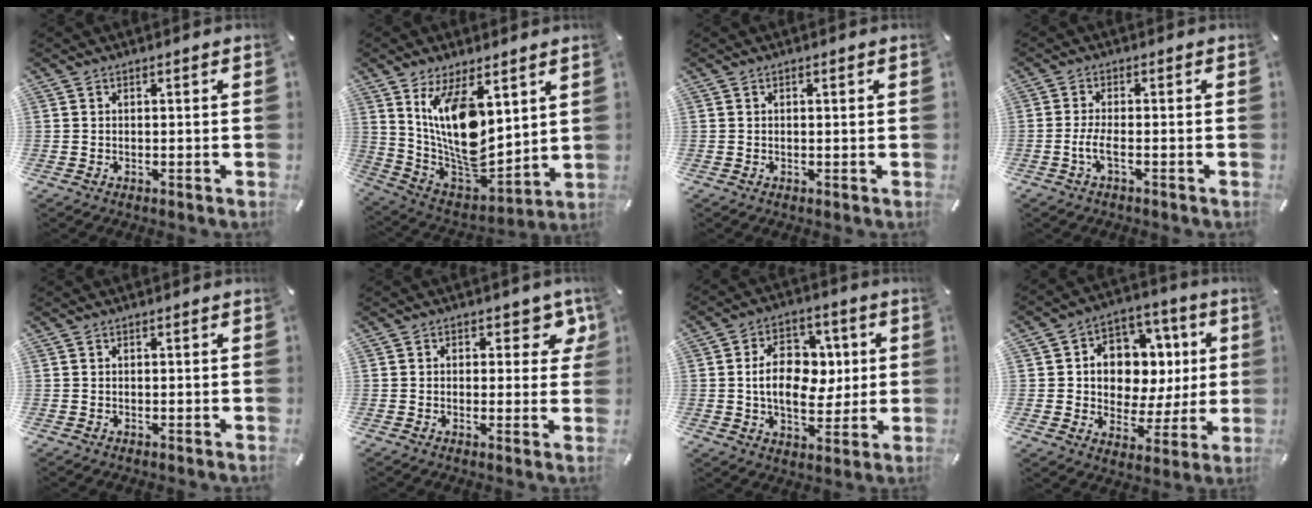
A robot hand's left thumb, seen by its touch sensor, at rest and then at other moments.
{"total": 15.6, "force": [6.9, 7.7, 11.7], "torque": [-0.239, -0.059, 0.125]}
{"total": 0.0}
{"total": 3.9, "force": [-1.3, 0.9, 3.5], "torque": [-0.075, -0.004, -0.027]}
{"total": 0.0}
{"total": 5.9, "force": [2.5, 3.7, 3.8], "torque": [-0.025, -0.011, 0.036]}
{"total": 13.5, "force": [1.2, 9.5, 9.4], "torque": [-0.150, 0.008, 0.019]}
{"total": 11.2, "force": [1.8, 10.0, 4.8], "torque": [-0.071, -0.021, 0.042]}